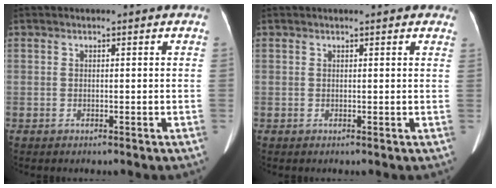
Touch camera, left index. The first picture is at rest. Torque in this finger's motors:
{"motor_torque": [0.10, -0.10, 0.03, 0.02]}